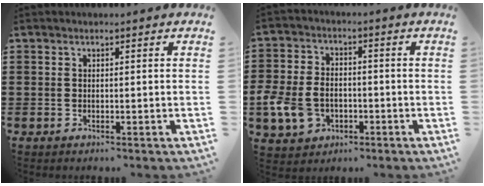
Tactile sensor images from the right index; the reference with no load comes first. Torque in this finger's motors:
{"motor_torque": [1.08, 1.06, 0.30, 0.12]}